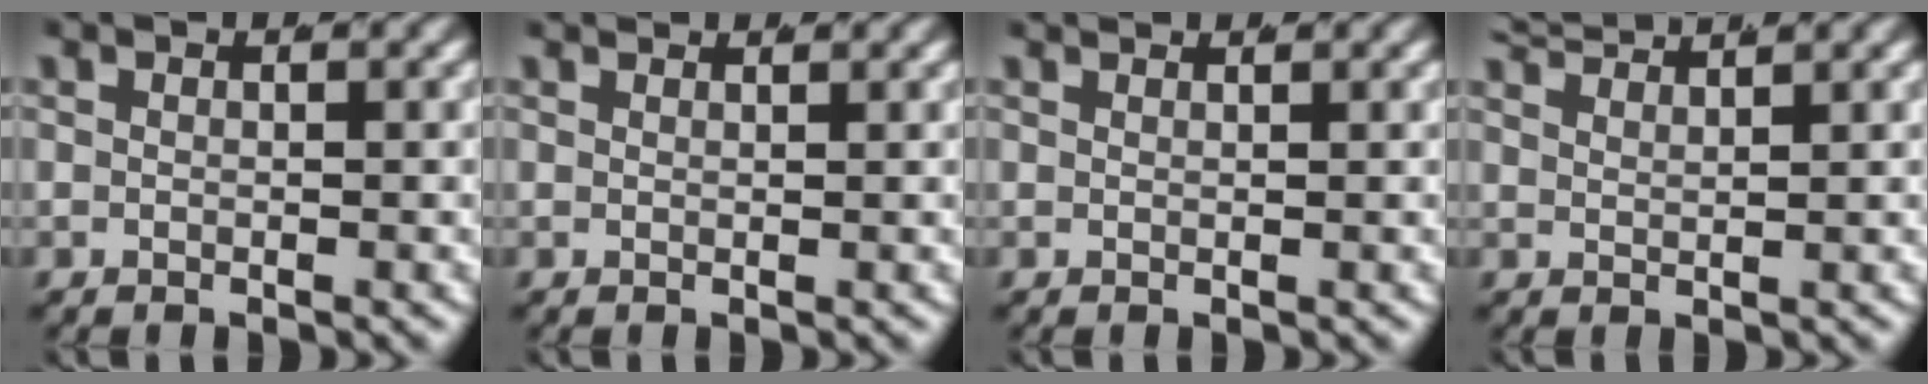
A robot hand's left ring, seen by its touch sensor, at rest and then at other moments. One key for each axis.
{"total": 1.3, "fx": 1.2, "fy": -0.5, "fz": 0.1, "tx": 0.009, "ty": -0.001, "tz": 0.020}
{"total": 1.2, "fx": 1.1, "fy": -0.5, "fz": 0.1, "tx": 0.008, "ty": 0.001, "tz": 0.019}
{"total": 3.4, "fx": 3.3, "fy": -0.6, "fz": 0.6, "tx": -0.006, "ty": 0.003, "tz": 0.062}